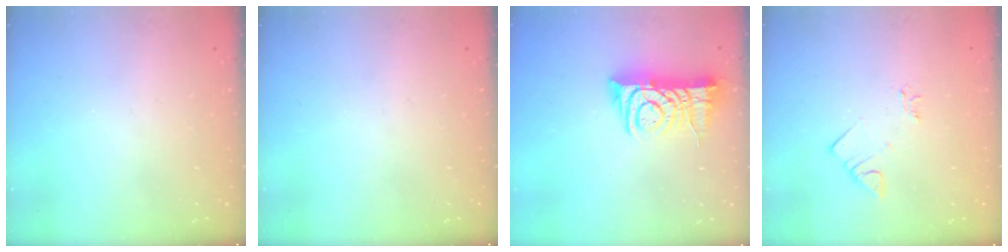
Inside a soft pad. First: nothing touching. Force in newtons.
{"total": 0.0}
{"total": 10.7, "press": 10.6, "slide": 1.2}
{"total": 3.3, "press": 3.2, "slide": 0.4}